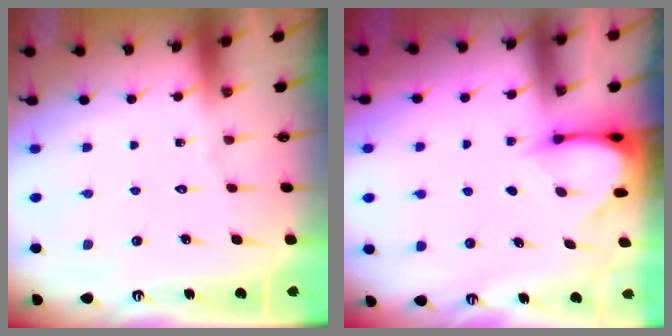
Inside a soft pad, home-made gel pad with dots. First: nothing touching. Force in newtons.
{"total": 3.8, "press": 3.8, "slide": 0.3}